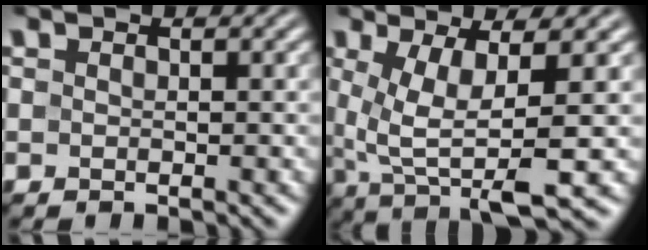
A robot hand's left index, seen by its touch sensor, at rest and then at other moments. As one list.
[{"total": 7.2, "force": [0.4, 2.0, 6.9], "torque": [-0.133, -0.006, 0.011]}]